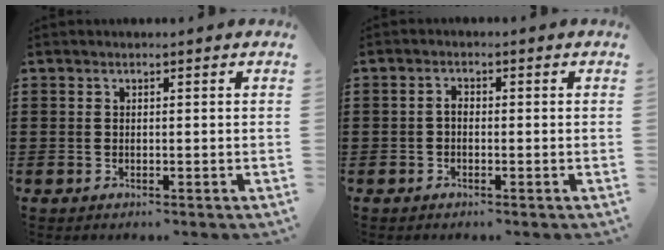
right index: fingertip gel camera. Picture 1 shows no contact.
{"total": 1.3, "force": [-0.5, 0.7, 1.0], "torque": [-0.021, 0.002, -0.010]}